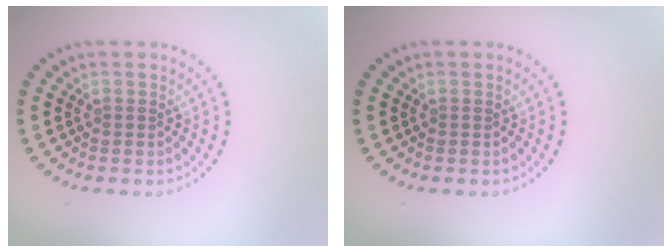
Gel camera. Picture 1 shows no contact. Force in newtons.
{"total": 0.0}